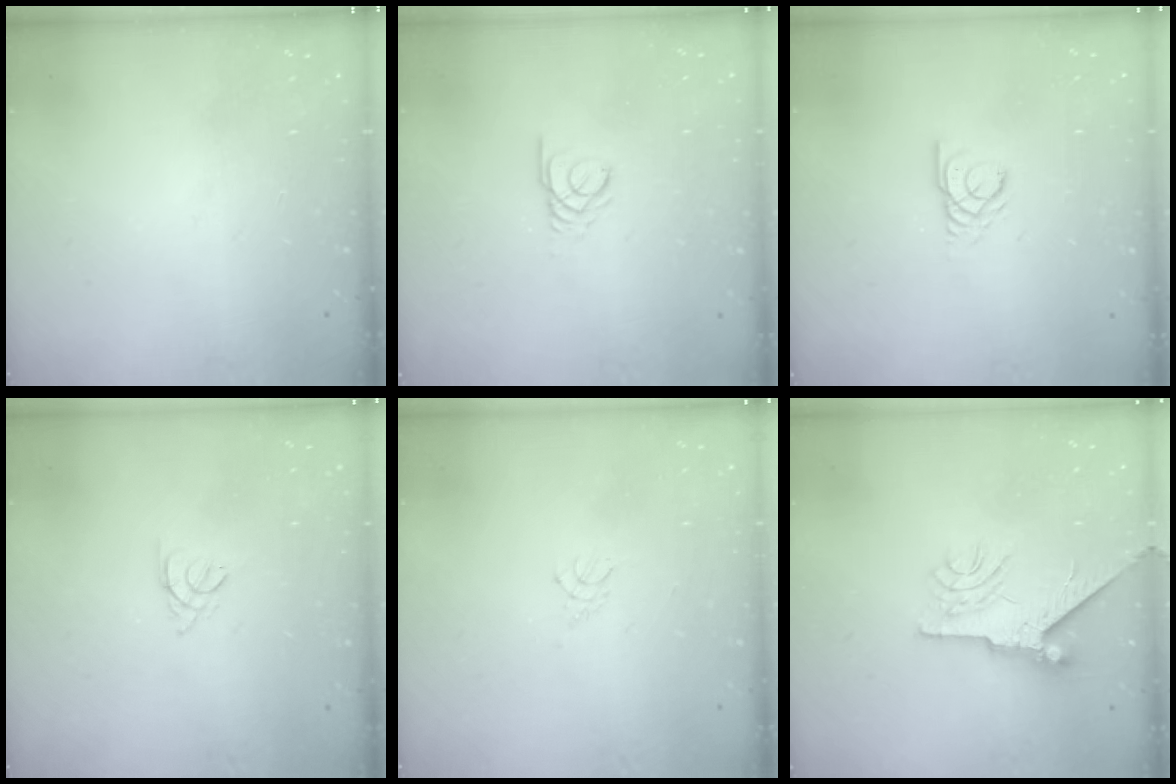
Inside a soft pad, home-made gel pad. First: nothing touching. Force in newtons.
{"total": 2.7, "press": 2.7, "slide": 0.3}
{"total": 2.7, "press": 2.7, "slide": 0.2}
{"total": 3.0, "press": 2.9, "slide": 0.7}
{"total": 3.0, "press": 2.9, "slide": 0.6}
{"total": 11.5, "press": 11.4, "slide": 1.2}